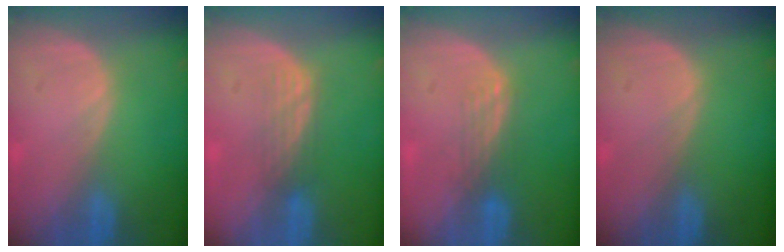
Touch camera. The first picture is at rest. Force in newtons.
{"total": 3.1, "press": 2.6, "slide": 1.6}
{"total": 3.1, "press": 2.6, "slide": 1.7}
{"total": 0.0}